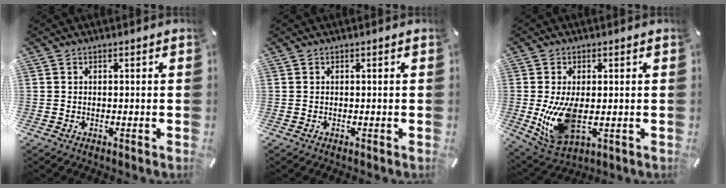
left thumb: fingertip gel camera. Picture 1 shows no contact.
{"total": 0.0}
{"total": 11.8, "force": [-0.5, 6.7, 9.8], "torque": [-0.205, -0.019, -0.006]}